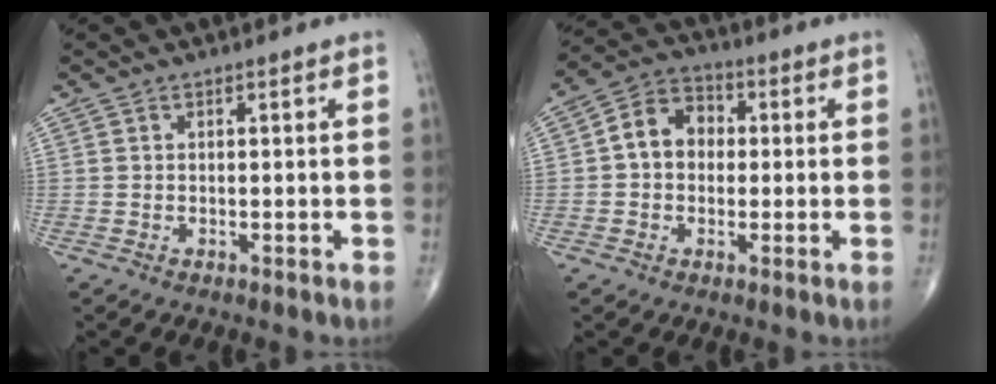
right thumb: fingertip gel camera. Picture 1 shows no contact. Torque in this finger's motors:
{"motor_torque": [0.02, 0.20, 0.22, 0.11, 0.06]}